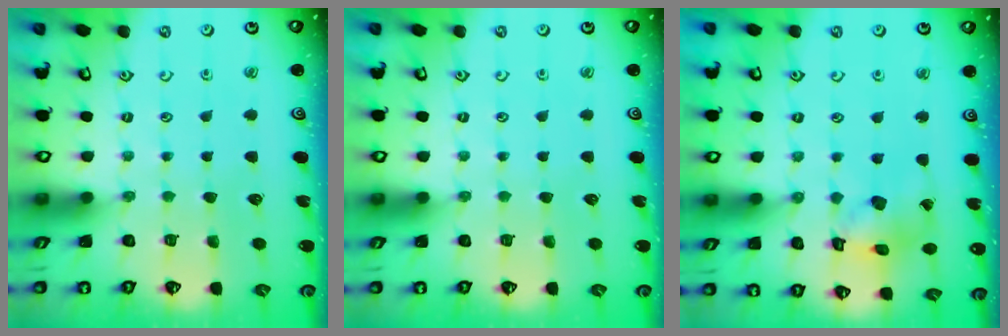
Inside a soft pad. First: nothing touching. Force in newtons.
{"total": 0.0}
{"total": 10.8, "press": 10.7, "slide": 1.1}